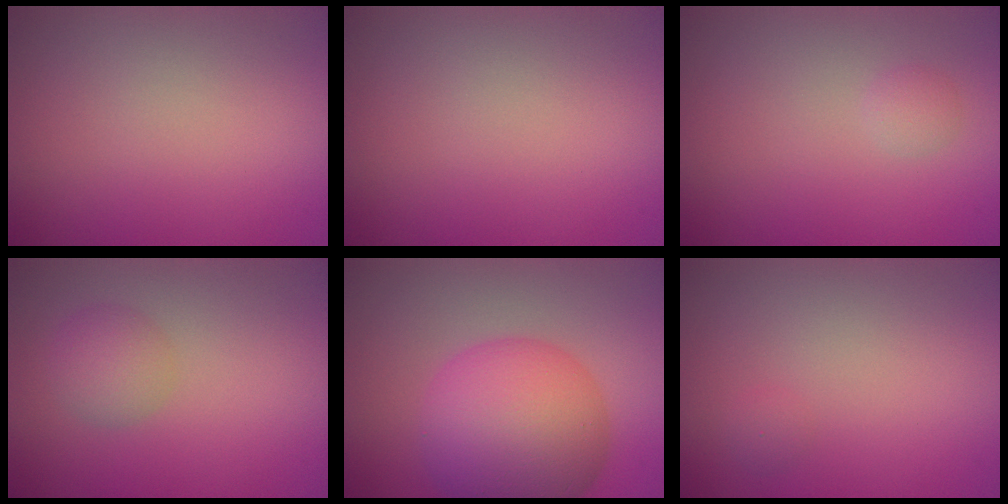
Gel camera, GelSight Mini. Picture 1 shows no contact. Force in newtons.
{"total": 0.0}
{"total": 0.9, "press": 0.9, "slide": 0.0}
{"total": 2.3, "press": 2.3, "slide": 0.0}
{"total": 10.5, "press": 10.5, "slide": 0.2}
{"total": 0.6, "press": 0.6, "slide": 0.0}